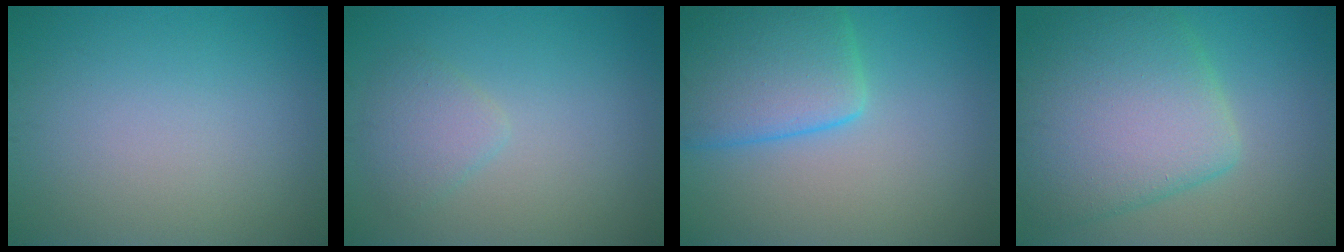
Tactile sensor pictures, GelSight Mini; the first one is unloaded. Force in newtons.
{"total": 2.0, "press": 2.0, "slide": 0.2}
{"total": 7.3, "press": 7.2, "slide": 0.6}
{"total": 9.3, "press": 9.3, "slide": 0.4}